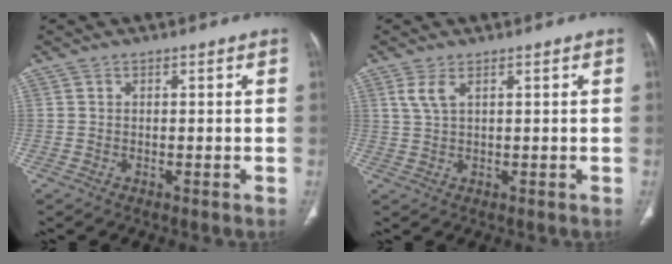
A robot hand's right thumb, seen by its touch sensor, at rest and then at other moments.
{"total": 2.6, "force": [1.2, 0.5, 2.3], "torque": [-0.062, 0.004, 0.034]}